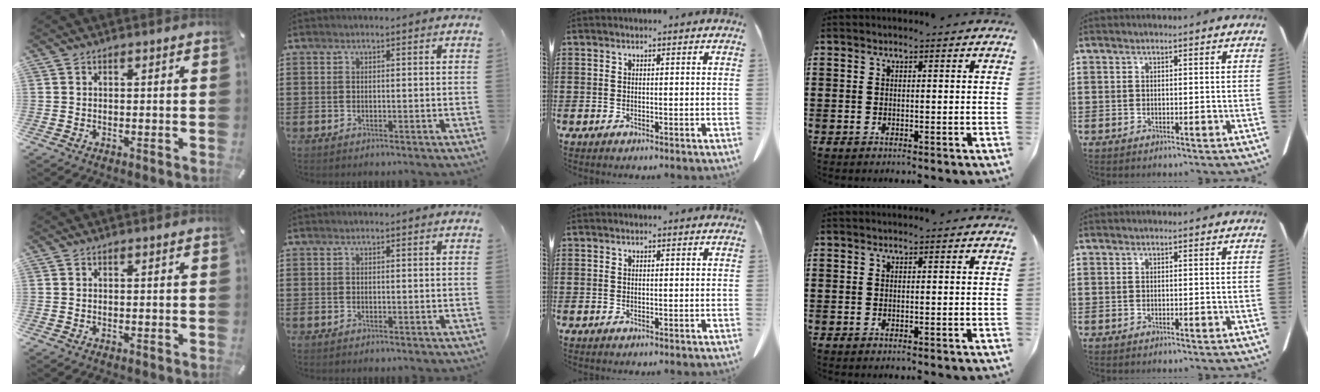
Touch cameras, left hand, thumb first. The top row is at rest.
{}